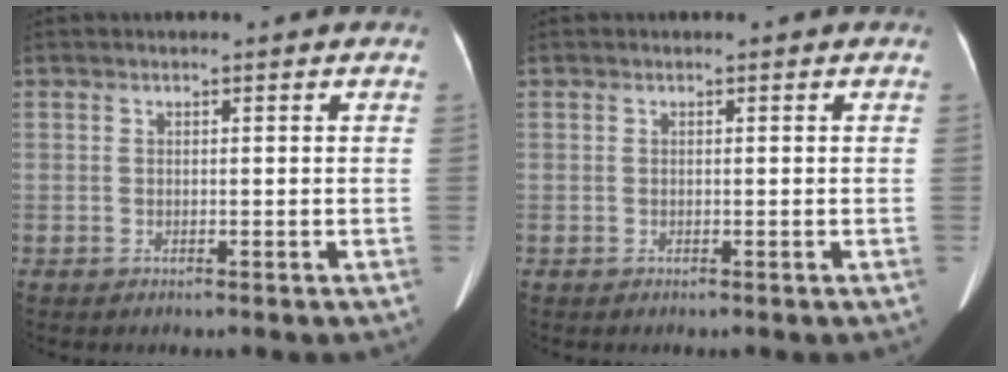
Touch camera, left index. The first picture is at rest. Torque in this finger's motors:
{"motor_torque": [0.06, 0.06, 0.00, 0.00]}